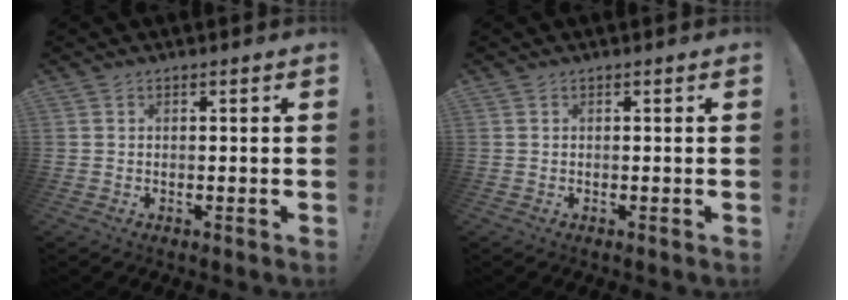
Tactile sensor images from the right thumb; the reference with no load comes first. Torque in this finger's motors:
{"motor_torque": [0.00, 0.00, -0.01, 0.00, 0.04]}